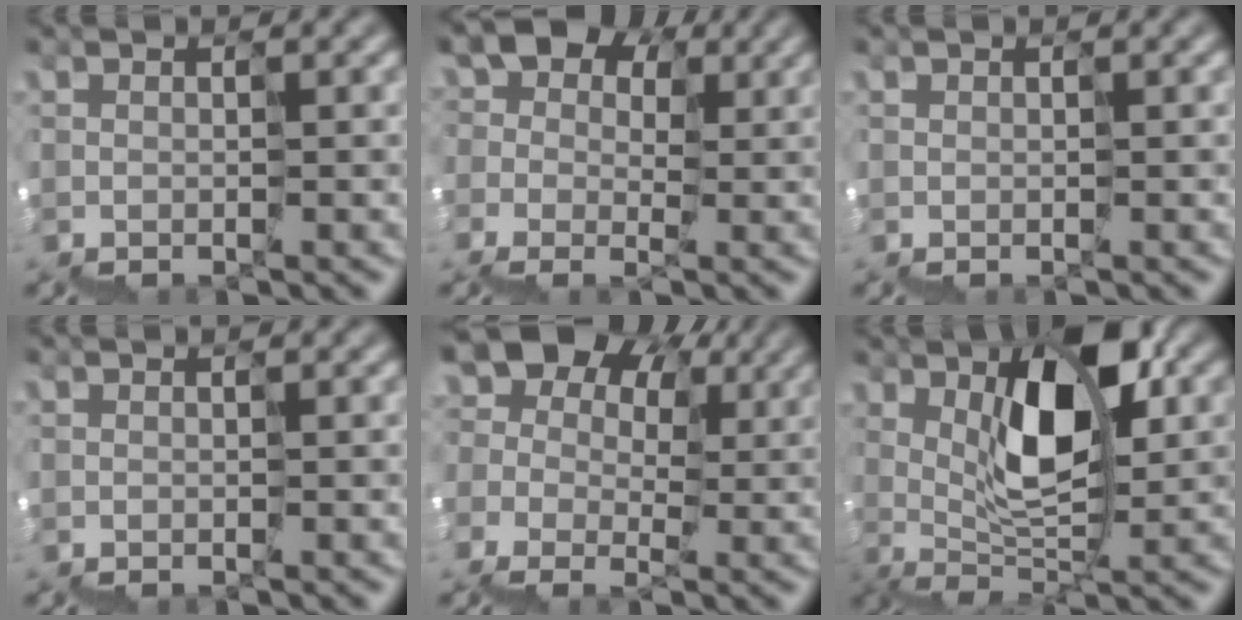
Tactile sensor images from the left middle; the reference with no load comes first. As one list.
[{"total": 6.2, "force": [2.7, 4.8, 2.9], "torque": [-0.044, 0.033, 0.030]}, {"total": 0.0}, {"total": 0.0}, {"total": 9.7, "force": [3.0, 7.7, 5.2], "torque": [-0.081, 0.035, 0.040]}, {"total": 6.6, "force": [2.3, 2.4, 5.7], "torque": [-0.104, 0.019, 0.037]}]